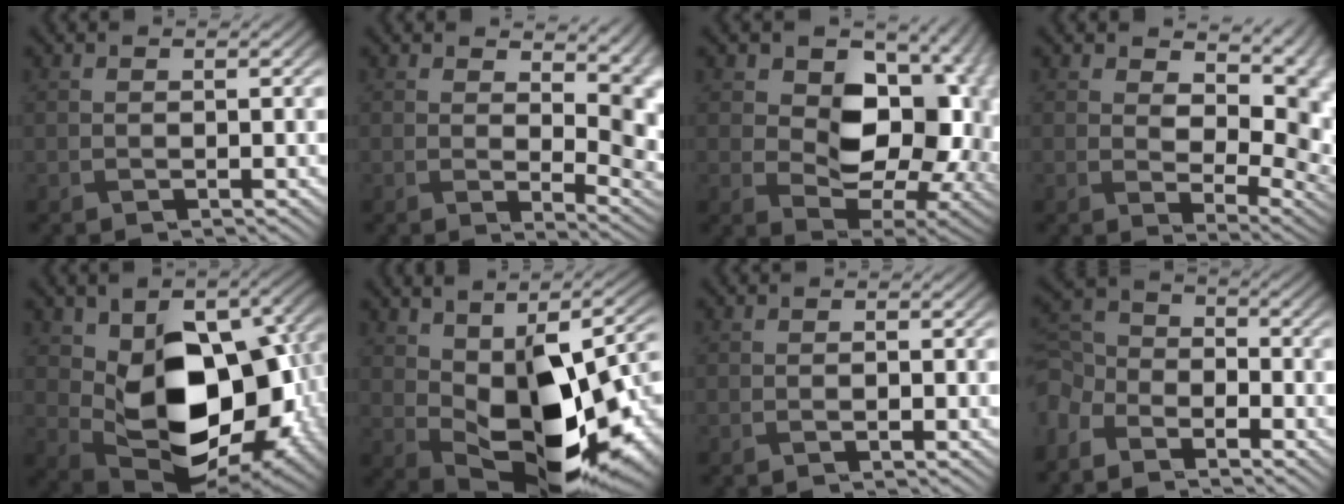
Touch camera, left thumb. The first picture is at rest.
{"total": 7.8, "force": [3.0, 3.9, 6.0], "torque": [-0.077, -0.016, 0.058]}
{"total": 15.2, "force": [2.4, 10.8, 10.4], "torque": [-0.139, 0.007, 0.054]}
{"total": 9.1, "force": [3.0, 4.9, 7.0], "torque": [-0.121, -0.007, 0.052]}
{"total": 15.2, "force": [-0.8, 9.3, 12.0], "torque": [-0.179, -0.034, -0.003]}
{"total": 17.4, "force": [-1.7, 8.8, 14.8], "torque": [-0.236, -0.023, -0.015]}
{"total": 0.8, "force": [-0.8, 0.0, 0.2], "torque": [0.000, -0.001, -0.015]}
{"total": 7.7, "force": [-5.4, 4.3, 3.3], "torque": [-0.098, -0.013, -0.117]}